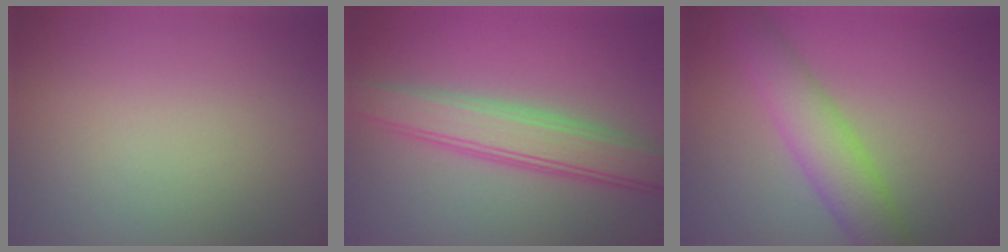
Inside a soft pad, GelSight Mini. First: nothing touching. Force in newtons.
{"total": 4.9, "press": 4.9, "slide": 0.2}
{"total": 5.0, "press": 5.0, "slide": 0.1}